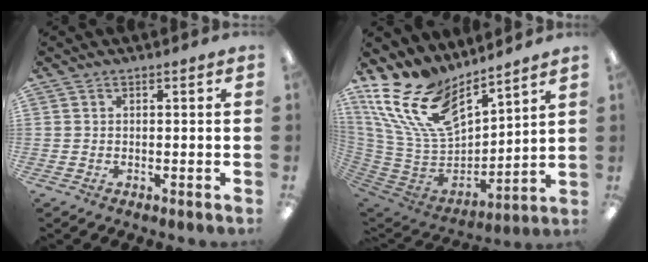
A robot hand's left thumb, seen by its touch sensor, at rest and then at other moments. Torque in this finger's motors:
{"motor_torque": [0.81, 0.46, 1.32, -1.45, 0.55]}